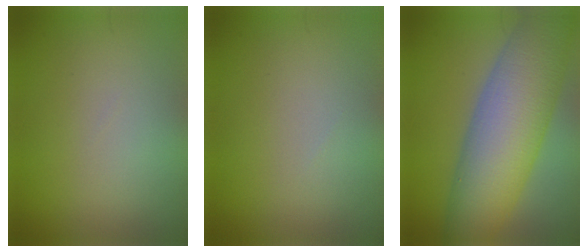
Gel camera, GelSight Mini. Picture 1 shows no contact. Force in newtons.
{"total": 0.0}
{"total": 10.6, "press": 10.6, "slide": 0.5}